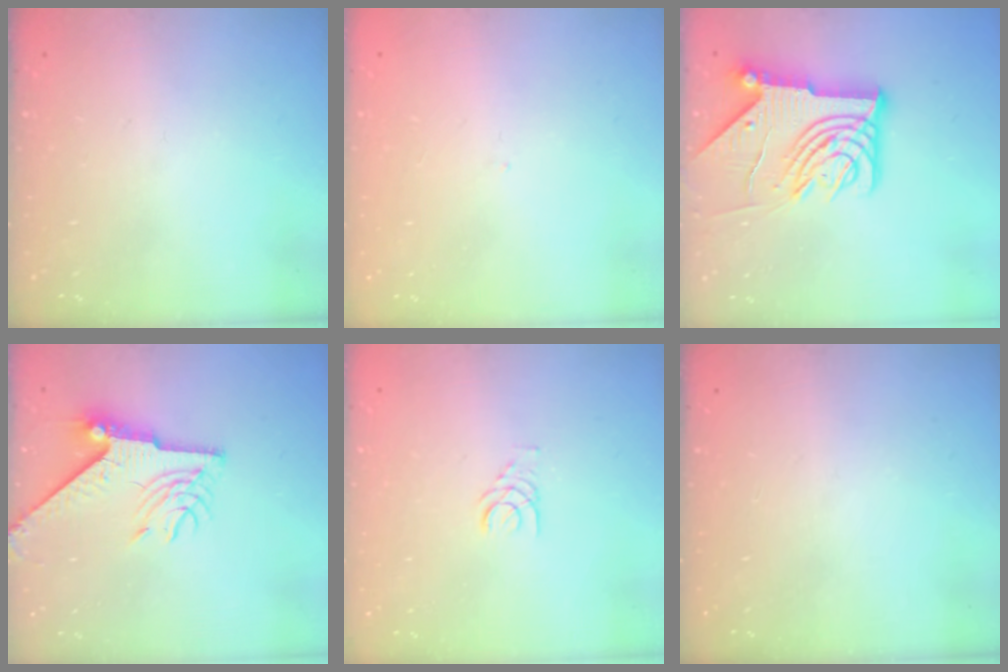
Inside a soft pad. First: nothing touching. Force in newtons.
{"total": 0.0}
{"total": 12.0, "press": 11.9, "slide": 1.5}
{"total": 9.1, "press": 9.1, "slide": 0.6}
{"total": 1.4, "press": 1.4, "slide": 0.2}
{"total": 0.0}